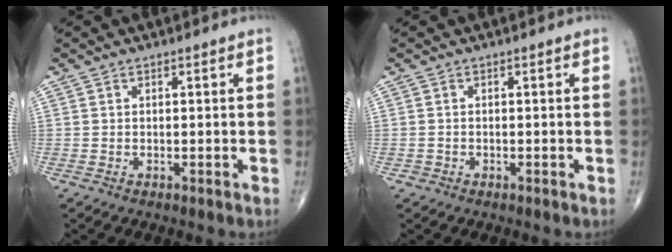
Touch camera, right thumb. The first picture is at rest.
{"total": 0.7, "force": [-0.4, 0.7, 0.1], "torque": [0.000, 0.003, -0.008]}